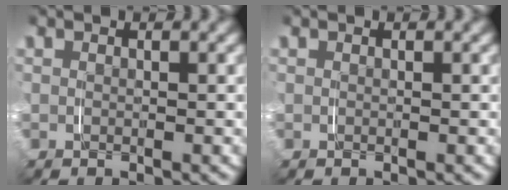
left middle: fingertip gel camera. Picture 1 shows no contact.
{"total": 0.0}